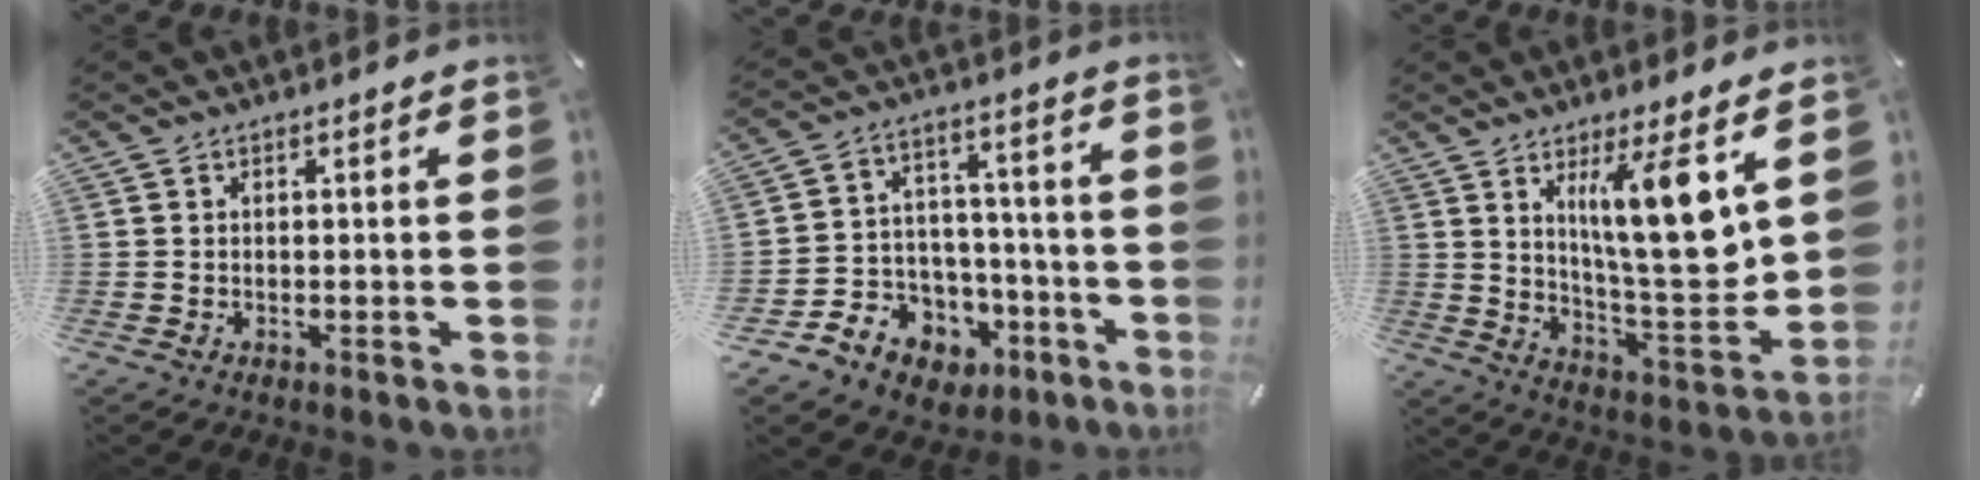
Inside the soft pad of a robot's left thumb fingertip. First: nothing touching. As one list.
[{"total": 10.0, "force": [-4.1, 8.9, 1.9], "torque": [-0.020, 0.022, -0.058]}, {"total": 16.5, "force": [6.9, 3.2, 14.6], "torque": [-0.235, -0.045, 0.103]}]